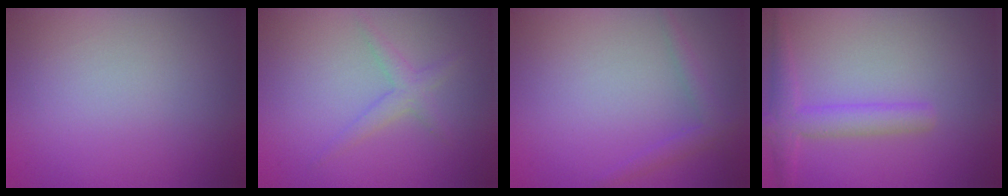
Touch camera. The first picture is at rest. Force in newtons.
{"total": 1.8, "press": 1.8, "slide": 0.0}
{"total": 1.6, "press": 1.6, "slide": 0.1}
{"total": 3.0, "press": 3.0, "slide": 0.1}